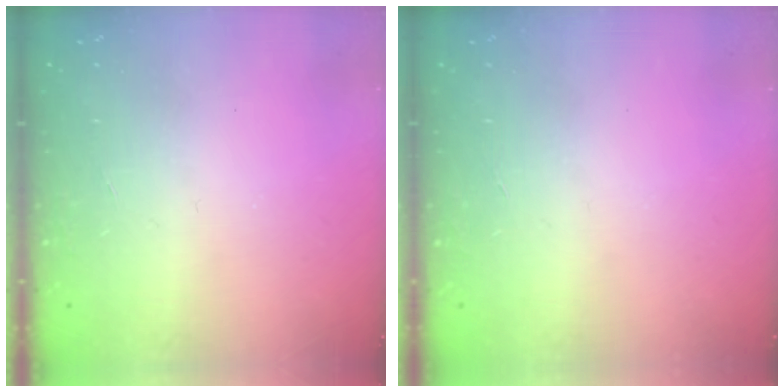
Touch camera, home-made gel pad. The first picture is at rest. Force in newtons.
{"total": 0.0}